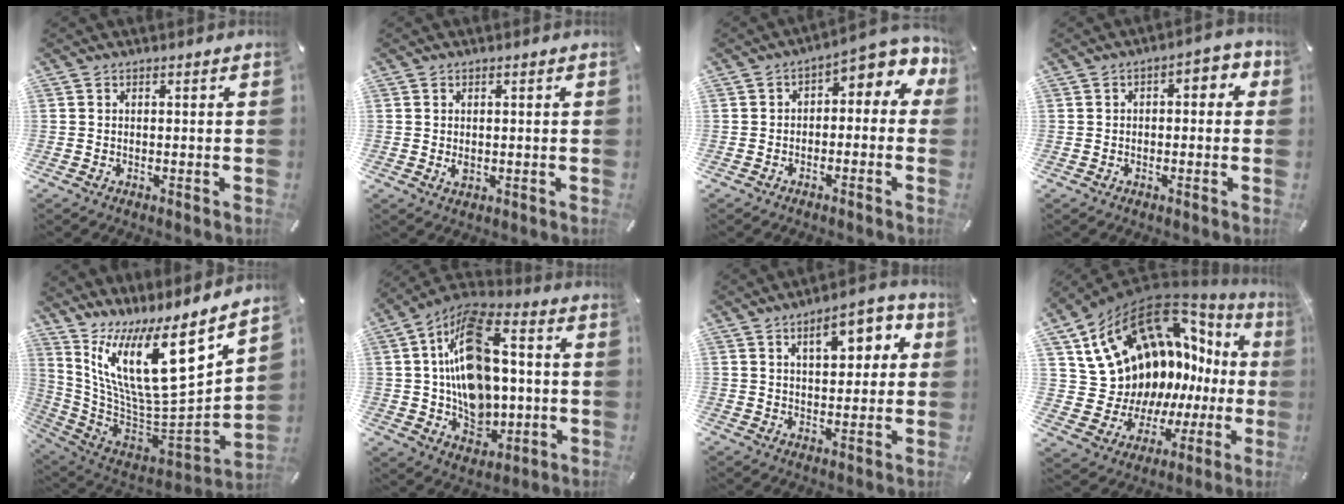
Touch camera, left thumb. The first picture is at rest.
{"total": 1.3, "force": [0.2, 0.9, 1.0], "torque": [-0.012, 0.000, 0.001]}
{"total": 4.3, "force": [-0.2, 2.9, 3.1], "torque": [-0.046, -0.005, -0.011]}
{"total": 3.7, "force": [-0.8, 2.2, 2.8], "torque": [-0.044, 0.016, -0.020]}
{"total": 21.1, "force": [8.7, 7.5, 17.6], "torque": [-0.298, -0.089, 0.145]}
{"total": 18.5, "force": [1.5, 13.3, 12.7], "torque": [-0.232, -0.003, 0.028]}
{"total": 9.8, "force": [3.8, 5.4, 7.2], "torque": [-0.093, -0.006, 0.057]}
{"total": 17.4, "force": [8.2, 12.5, 9.0], "torque": [-0.134, -0.090, 0.189]}